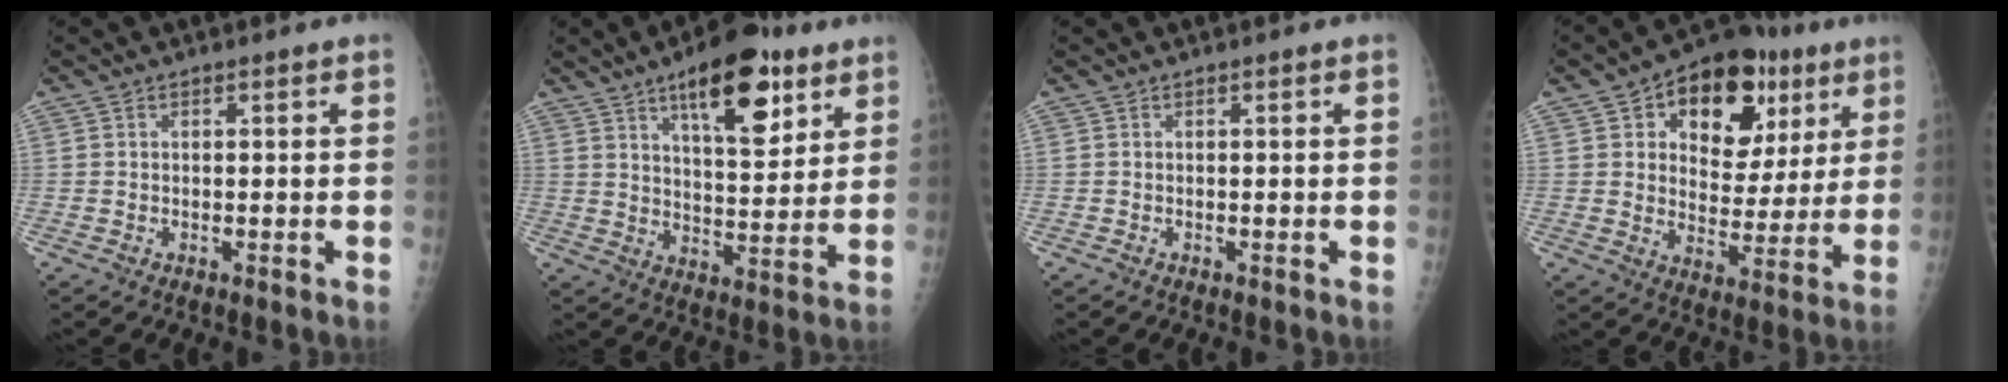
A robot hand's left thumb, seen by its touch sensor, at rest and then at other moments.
{"total": 16.3, "force": [9.1, 6.5, 11.8], "torque": [-0.137, -0.041, 0.137]}
{"total": 0.0}
{"total": 19.6, "force": [8.7, 12.2, 12.6], "torque": [-0.122, -0.010, 0.127]}